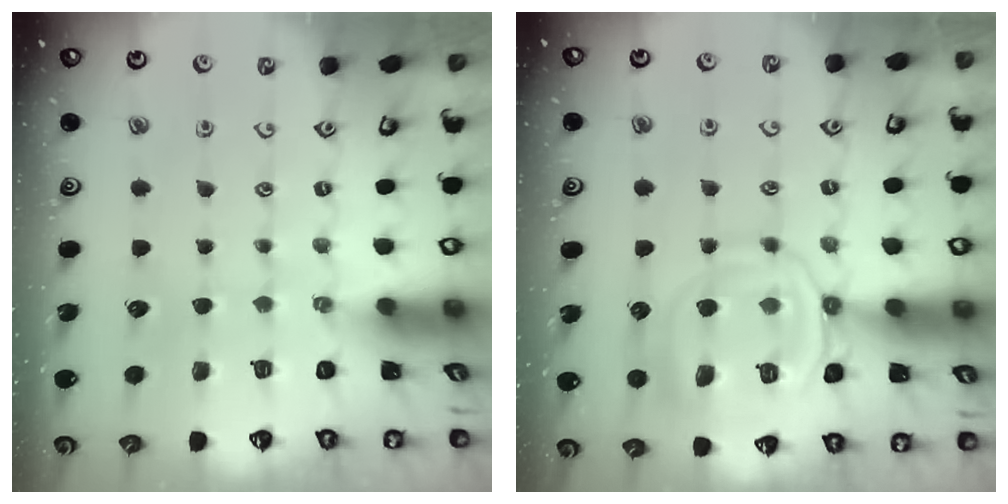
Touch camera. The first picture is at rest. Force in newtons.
{"total": 12.9, "press": 12.8, "slide": 1.3}